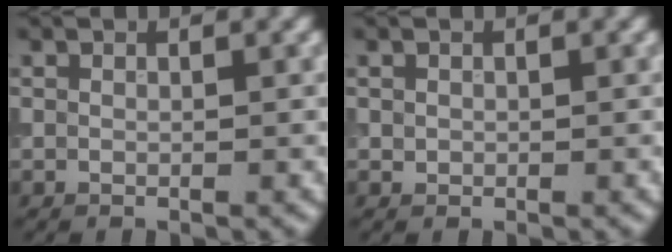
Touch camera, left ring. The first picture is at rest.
{"total": 0.6, "force": [0.1, 0.5, 0.1], "torque": [0.003, -0.002, 0.000]}